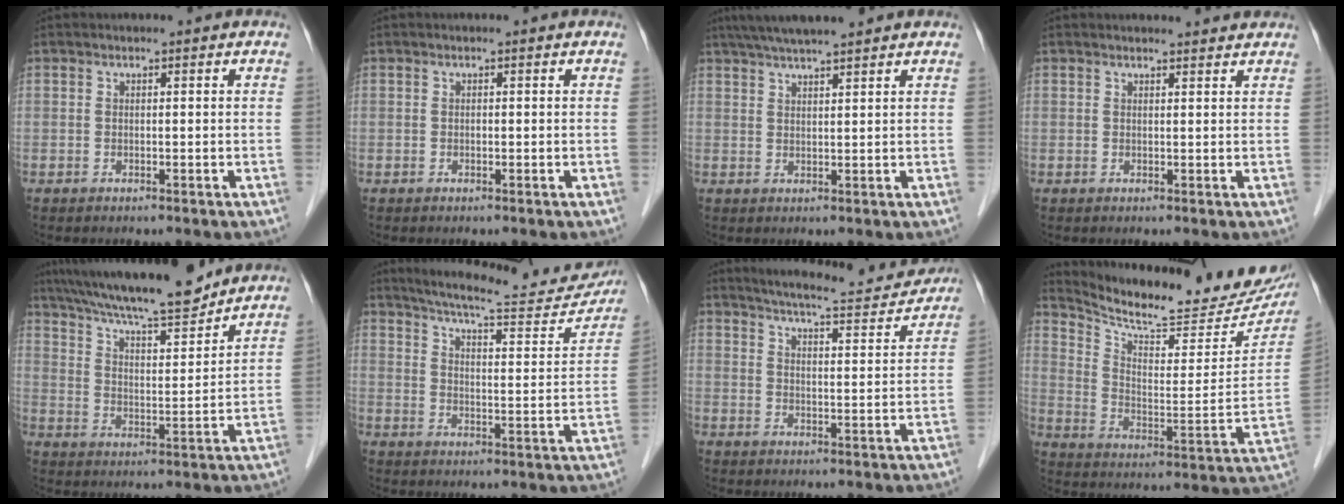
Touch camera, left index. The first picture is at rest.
{"total": 1.2, "force": [-1.2, 0.0, -0.1], "torque": [0.004, -0.005, -0.021]}
{"total": 7.2, "force": [5.9, 0.0, 4.2], "torque": [-0.064, 0.026, 0.086]}
{"total": 2.9, "force": [2.8, 0.4, 0.4], "torque": [-0.008, 0.002, 0.021]}
{"total": 16.1, "force": [14.1, 1.6, 7.6], "torque": [-0.131, 0.004, 0.224]}
{"total": 16.8, "force": [15.6, 2.2, 5.8], "torque": [-0.083, -0.031, 0.200]}
{"total": 12.0, "force": [11.3, 0.8, 3.8], "torque": [-0.060, -0.010, 0.144]}
{"total": 20.1, "force": [18.5, 3.2, 6.9], "torque": [-0.114, -0.074, 0.253]}